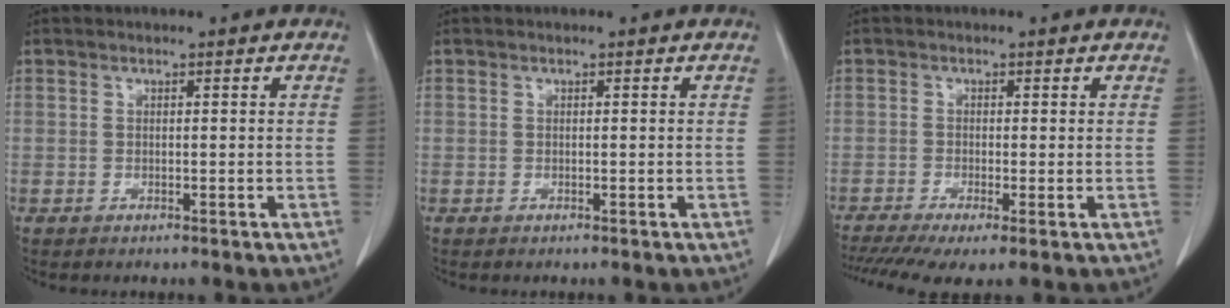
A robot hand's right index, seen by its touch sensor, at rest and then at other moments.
{"total": 0.0}
{"total": 6.8, "force": [-4.1, 1.6, 5.2], "torque": [-0.092, -0.013, -0.075]}